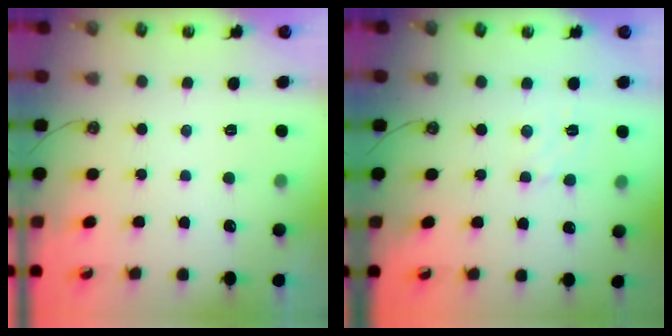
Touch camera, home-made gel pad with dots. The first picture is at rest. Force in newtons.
{"total": 2.1, "press": 2.1, "slide": 0.5}